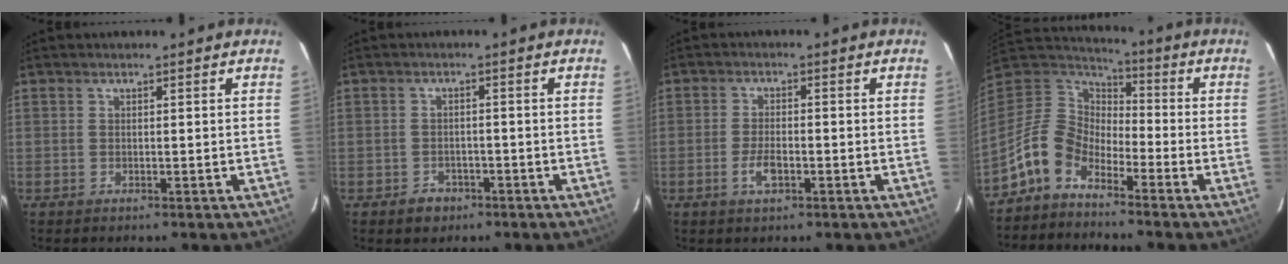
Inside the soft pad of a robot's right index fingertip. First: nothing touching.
{"total": 3.6, "force": [-2.1, 2.9, 0.5], "torque": [-0.019, 0.009, -0.026]}
{"total": 4.0, "force": [-1.7, 1.6, 3.2], "torque": [-0.068, -0.001, -0.031]}
{"total": 10.5, "force": [-7.0, 5.9, 5.0], "torque": [-0.108, 0.020, -0.149]}